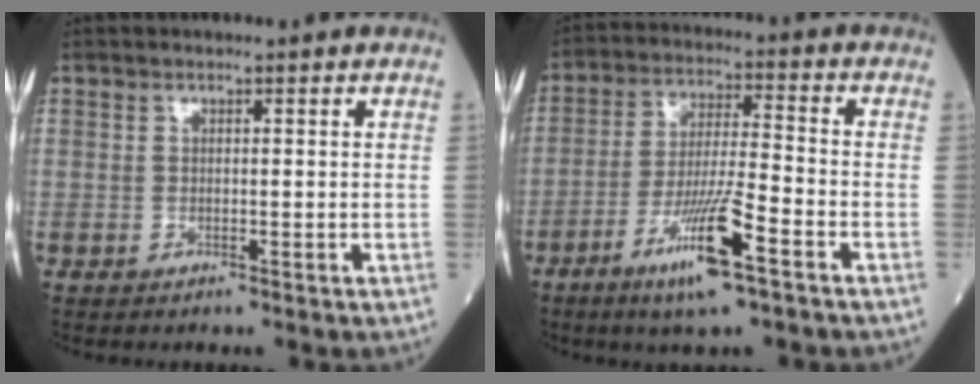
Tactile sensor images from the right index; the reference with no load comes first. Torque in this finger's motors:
{"motor_torque": [1.54, -0.60, 0.79, 0.21]}